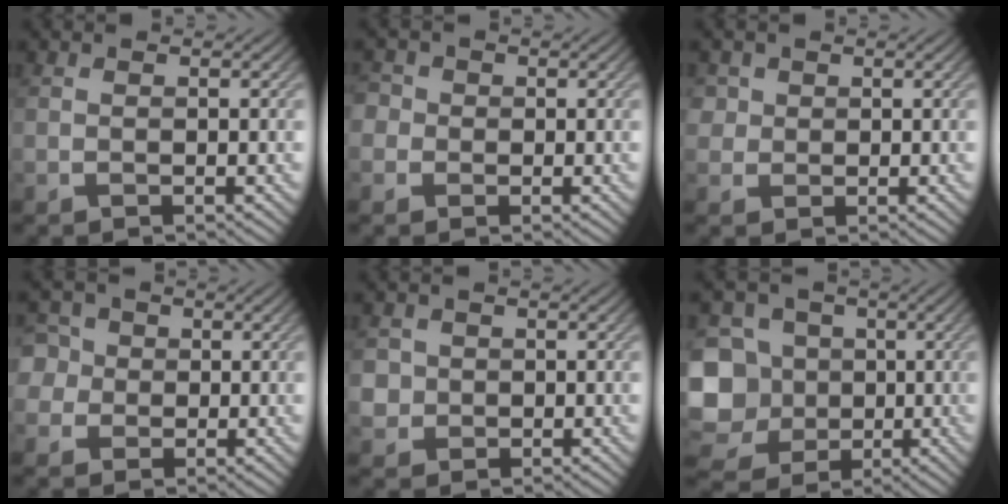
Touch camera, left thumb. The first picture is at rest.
{"total": 3.0, "force": [0.3, 3.0, 0.7], "torque": [-0.012, 0.008, -0.022]}
{"total": 2.3, "force": [0.7, 2.1, 0.5], "torque": [-0.014, -0.002, 0.015]}
{"total": 5.6, "force": [0.9, 5.2, 2.1], "torque": [-0.064, 0.021, -0.006]}
{"total": 2.3, "force": [0.1, 2.3, 0.4], "torque": [-0.009, -0.003, 0.001]}
{"total": 14.4, "force": [-0.5, 13.3, 5.3], "torque": [-0.217, 0.002, -0.025]}